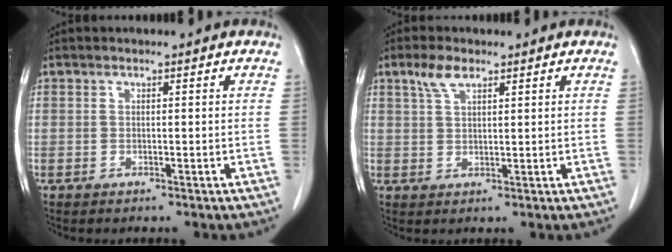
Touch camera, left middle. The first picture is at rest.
{"total": 3.5, "force": [2.3, 1.2, 2.3], "torque": [-0.054, 0.008, 0.051]}